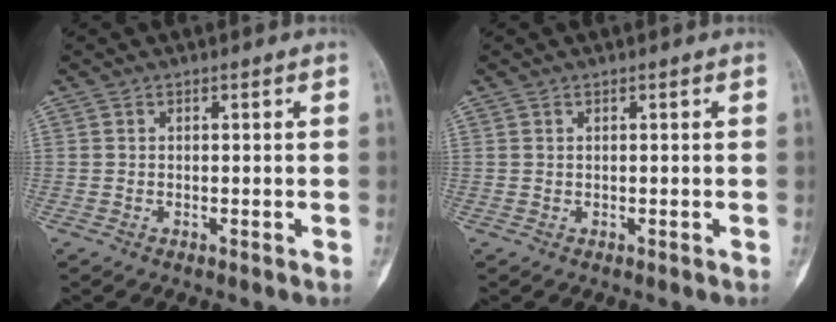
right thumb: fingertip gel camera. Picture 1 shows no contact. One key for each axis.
{"total": 0.0}